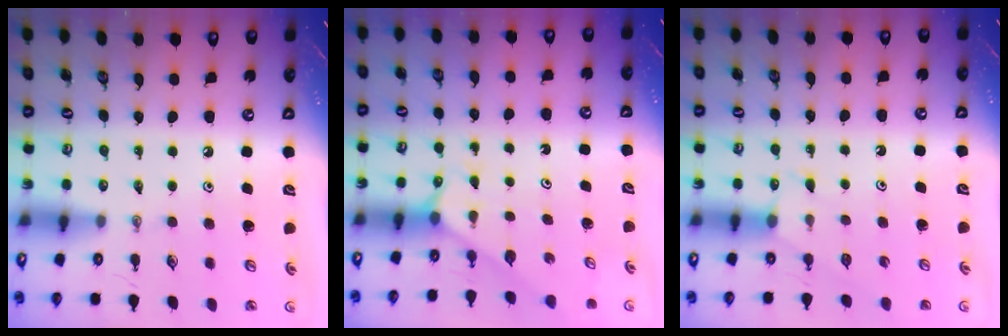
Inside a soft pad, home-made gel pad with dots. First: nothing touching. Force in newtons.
{"total": 2.9, "press": 2.9, "slide": 0.4}
{"total": 3.2, "press": 3.2, "slide": 0.5}